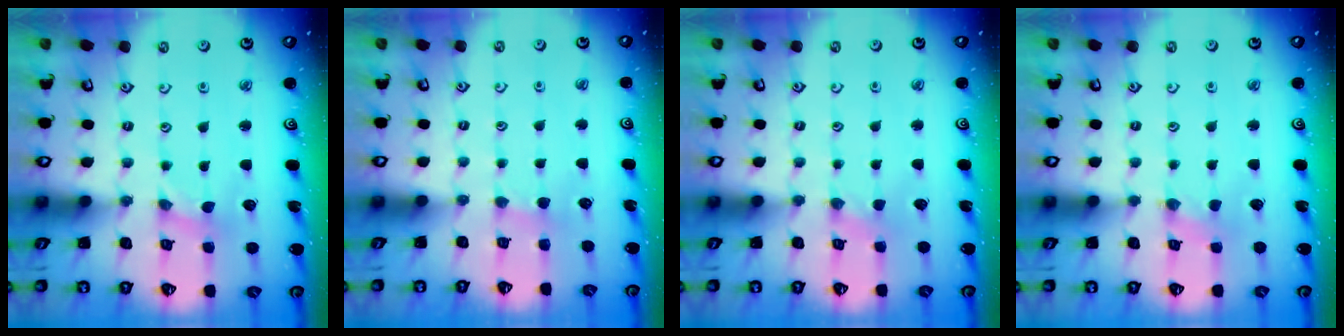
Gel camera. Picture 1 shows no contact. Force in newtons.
{"total": 2.4, "press": 2.4, "slide": 0.4}
{"total": 1.1, "press": 1.1, "slide": 0.2}
{"total": 1.2, "press": 1.1, "slide": 0.3}